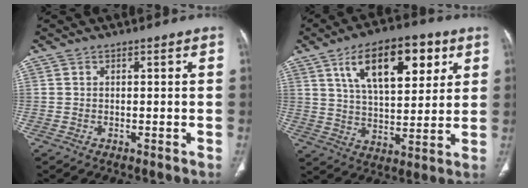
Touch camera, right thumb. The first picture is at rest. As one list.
[{"total": 17.9, "force": [7.9, 8.5, 13.7], "torque": [-0.179, -0.021, 0.133]}]